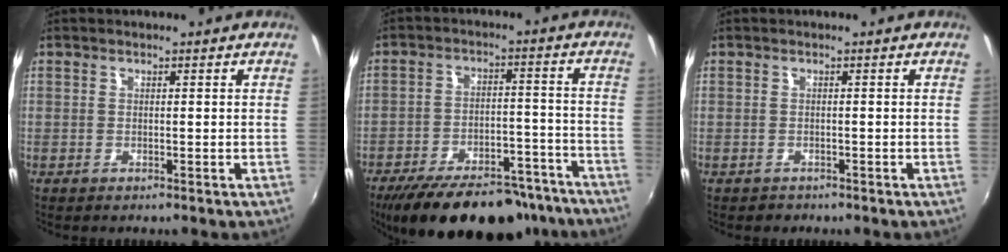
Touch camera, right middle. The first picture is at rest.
{"total": 23.8, "force": [-19.5, 8.5, 10.7], "torque": [-0.191, 0.000, -0.260]}
{"total": 1.1, "force": [-0.8, 0.7, 0.0], "torque": [-0.003, -0.001, -0.011]}